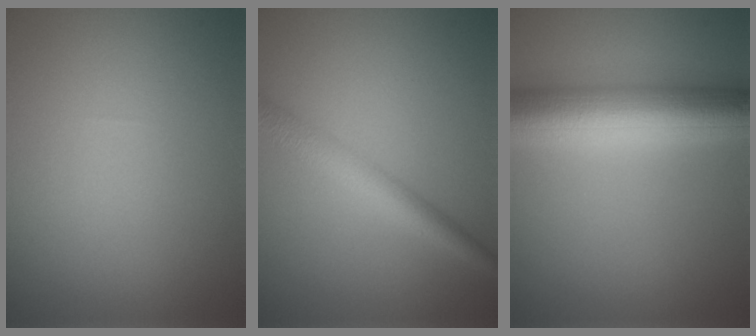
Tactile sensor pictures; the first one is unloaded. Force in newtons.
{"total": 3.8, "press": 3.8, "slide": 0.1}
{"total": 9.4, "press": 9.4, "slide": 0.3}